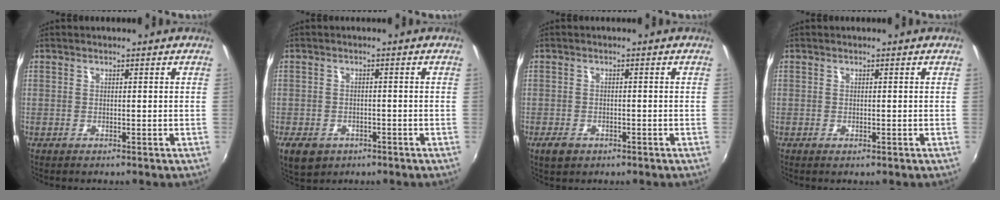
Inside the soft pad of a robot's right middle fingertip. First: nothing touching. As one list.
[{"total": 6.5, "force": [-3.5, 4.3, 3.3], "torque": [-0.078, -0.016, -0.054]}, {"total": 3.2, "force": [-1.9, 1.9, 1.7], "torque": [-0.038, -0.004, -0.030]}, {"total": 0.0}]